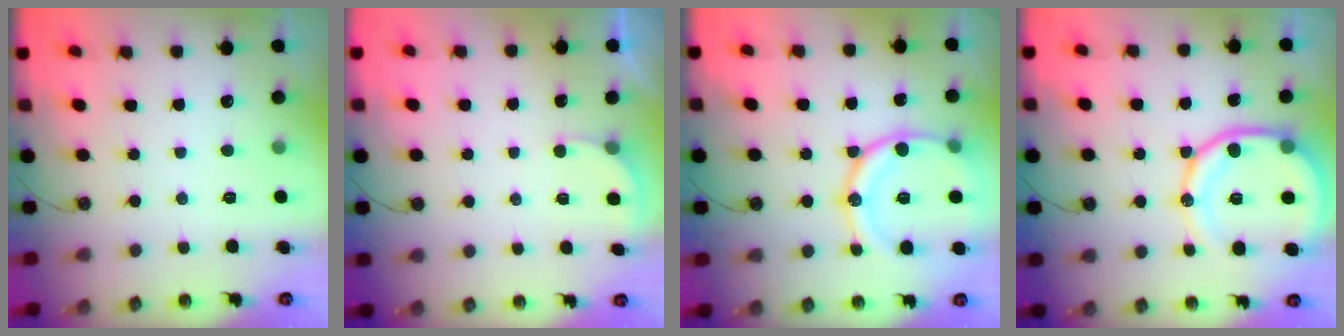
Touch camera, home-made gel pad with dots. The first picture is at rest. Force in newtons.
{"total": 2.7, "press": 2.7, "slide": 0.2}
{"total": 19.3, "press": 19.0, "slide": 3.4}
{"total": 16.8, "press": 16.7, "slide": 2.0}